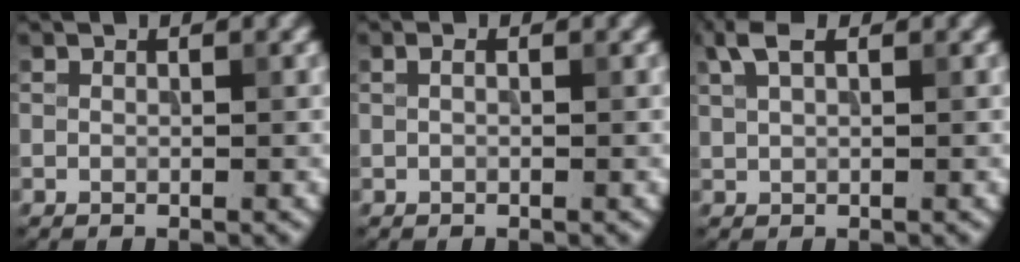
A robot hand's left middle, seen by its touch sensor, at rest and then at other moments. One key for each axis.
{"total": 0.6, "fx": 0.1, "fy": 0.2, "fz": 0.5, "tx": -0.013, "ty": -0.001, "tz": 0.000}
{"total": 2.6, "fx": 1.5, "fy": 1.2, "fz": 1.8, "tx": -0.042, "ty": 0.008, "tz": 0.030}